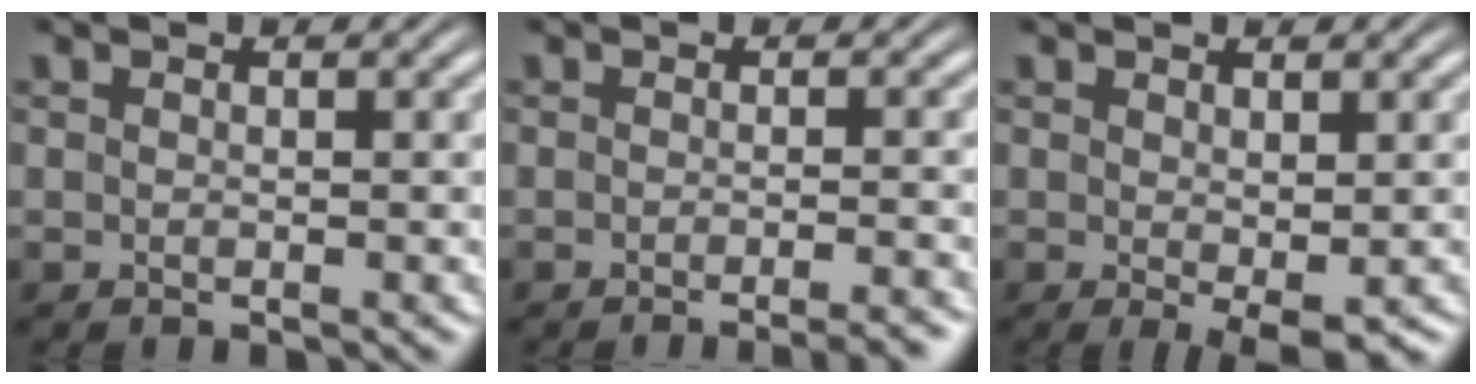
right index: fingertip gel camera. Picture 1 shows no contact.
{"total": 2.5, "force": [-2.2, 0.1, 1.1], "torque": [-0.011, 0.001, -0.039]}
{"total": 2.7, "force": [-0.9, 0.5, 2.5], "torque": [-0.030, -0.020, -0.001]}